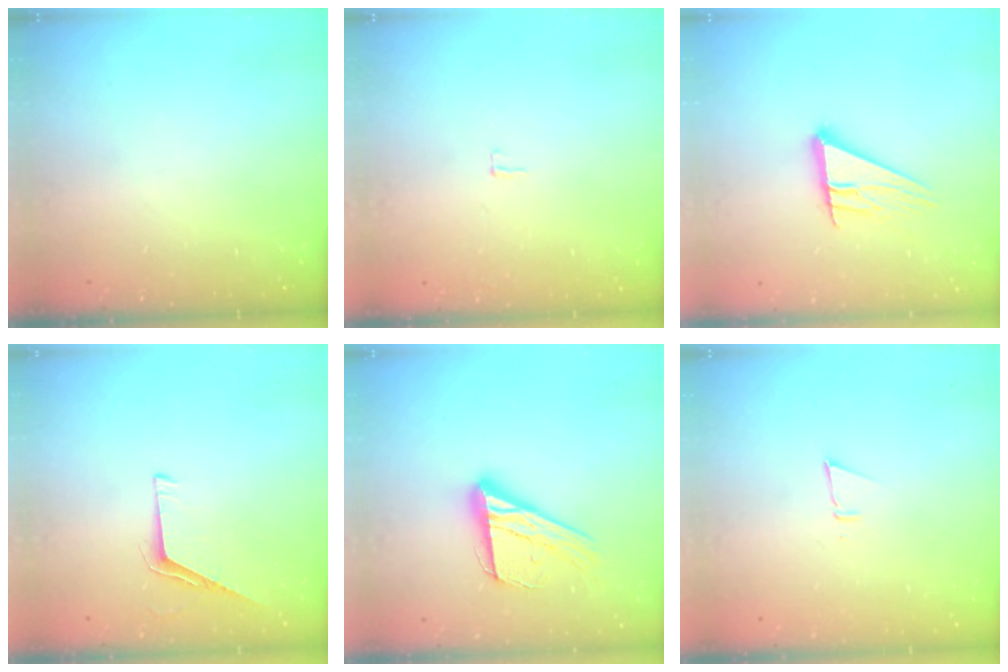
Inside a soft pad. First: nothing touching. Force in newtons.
{"total": 2.0, "press": 2.0, "slide": 0.2}
{"total": 12.9, "press": 12.9, "slide": 1.2}
{"total": 5.4, "press": 5.3, "slide": 0.6}
{"total": 17.1, "press": 17.0, "slide": 1.7}
{"total": 4.3, "press": 4.2, "slide": 0.7}